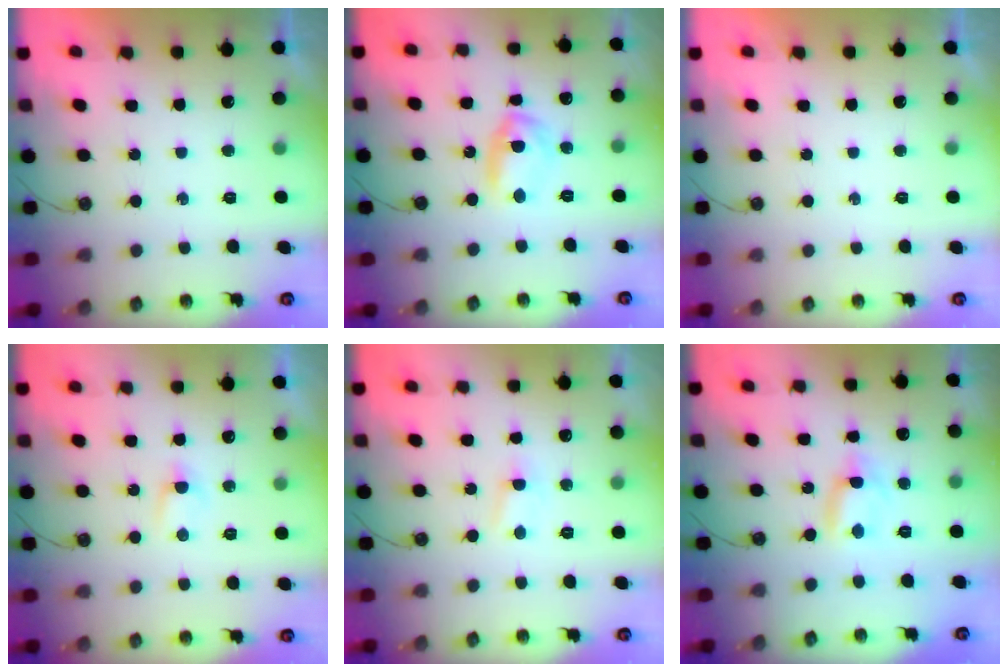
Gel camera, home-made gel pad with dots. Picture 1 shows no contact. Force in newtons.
{"total": 9.0, "press": 9.0, "slide": 0.7}
{"total": 0.0}
{"total": 2.5, "press": 2.5, "slide": 0.4}
{"total": 3.2, "press": 3.2, "slide": 0.4}
{"total": 2.2, "press": 2.2, "slide": 0.1}